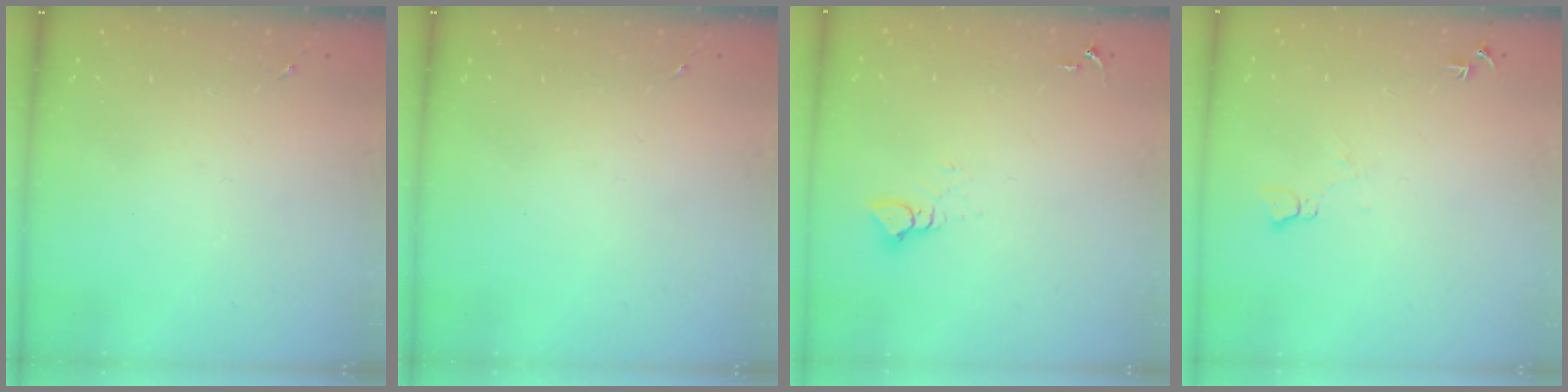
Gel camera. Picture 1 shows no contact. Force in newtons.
{"total": 0.0}
{"total": 3.3, "press": 3.3, "slide": 0.3}
{"total": 6.6, "press": 6.6, "slide": 0.7}